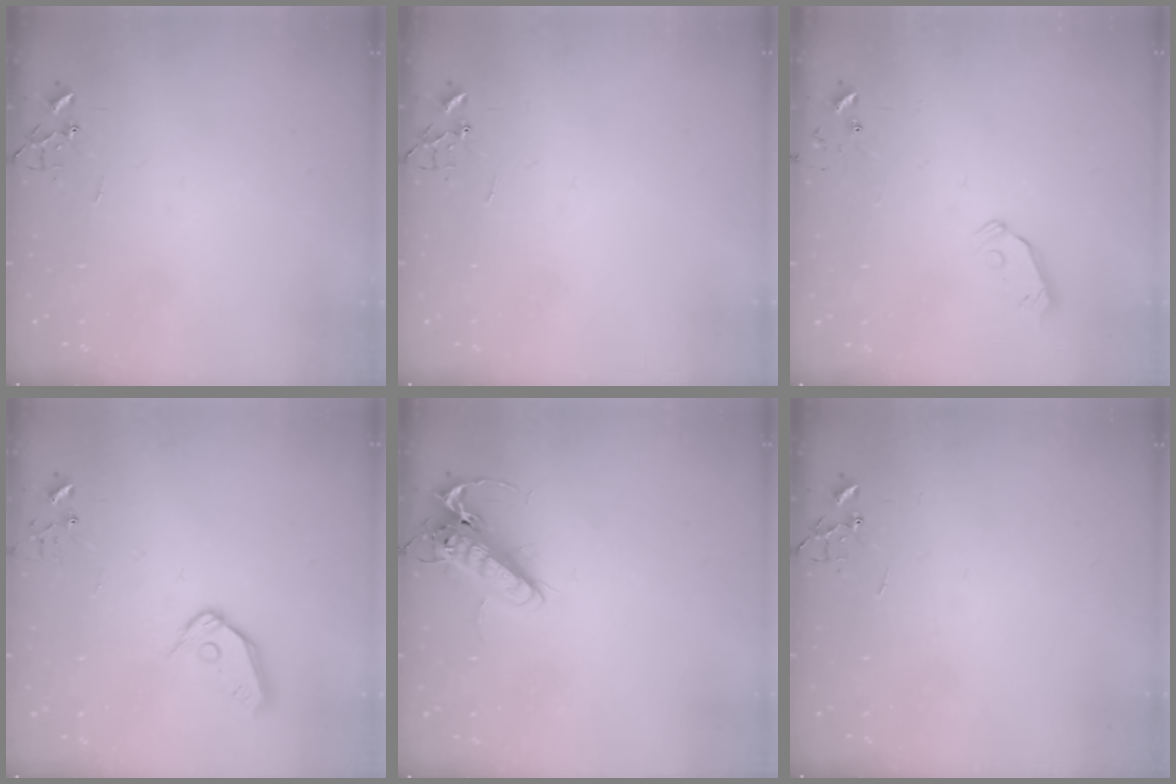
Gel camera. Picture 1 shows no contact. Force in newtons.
{"total": 0.0}
{"total": 5.8, "press": 5.7, "slide": 0.9}
{"total": 9.4, "press": 9.4, "slide": 0.7}
{"total": 13.8, "press": 13.6, "slide": 2.3}
{"total": 0.0}